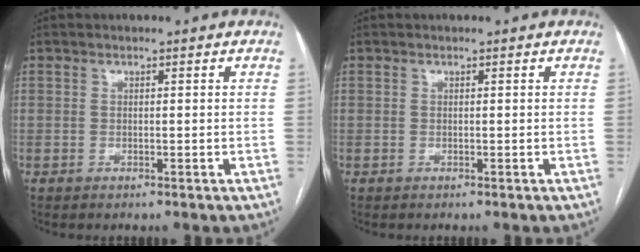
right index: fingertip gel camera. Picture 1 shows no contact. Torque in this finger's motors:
{"motor_torque": [0.00, 0.00, 0.00, 0.00]}